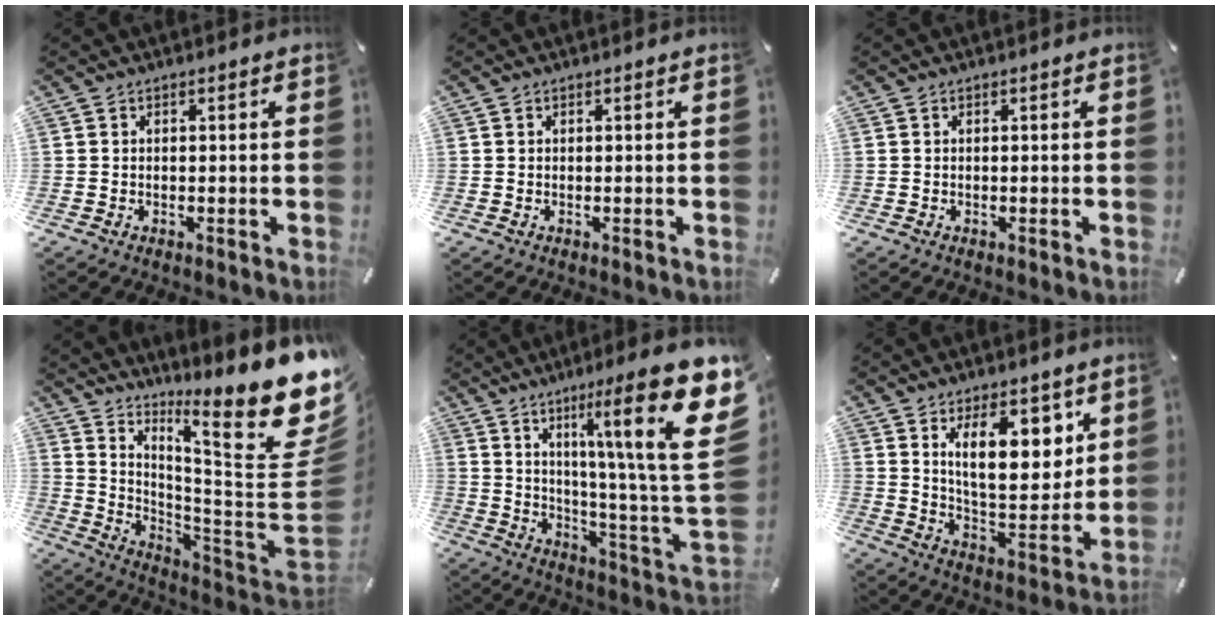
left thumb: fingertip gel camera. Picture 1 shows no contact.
{"total": 0.0}
{"total": 0.0}
{"total": 22.8, "force": [12.7, 4.6, 18.3], "torque": [-0.258, -0.123, 0.200]}
{"total": 24.3, "force": [10.5, 3.5, 21.7], "torque": [-0.317, -0.089, 0.153]}
{"total": 15.8, "force": [7.5, 7.8, 11.5], "torque": [-0.157, -0.033, 0.125]}